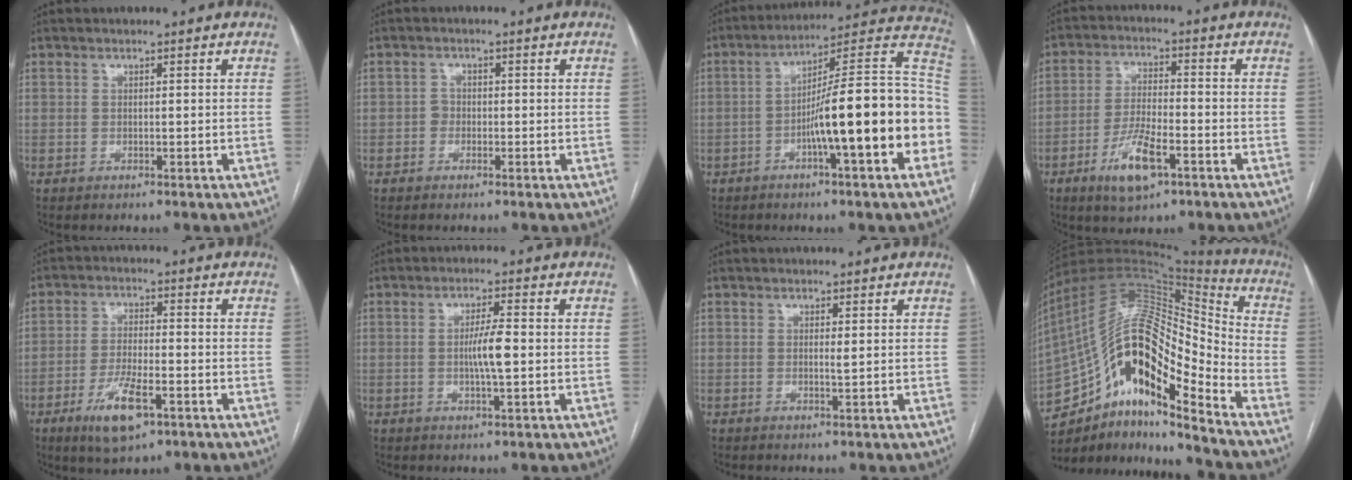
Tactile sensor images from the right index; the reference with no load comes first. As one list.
[{"total": 1.3, "force": [-0.5, 1.1, 0.4], "torque": [0.000, 0.006, -0.012]}, {"total": 19.0, "force": [-4.7, 1.6, 18.3], "torque": [-0.212, 0.035, -0.068]}, {"total": 8.5, "force": [-4.3, 2.3, 6.9], "torque": [-0.138, -0.007, -0.075]}, {"total": 8.3, "force": [-4.2, 2.4, 6.8], "torque": [-0.132, -0.012, -0.069]}, {"total": 4.6, "force": [-0.3, 0.3, 4.6], "torque": [-0.084, -0.002, -0.006]}, {"total": 0.8, "force": [0.2, 0.0, 0.8], "torque": [-0.016, -0.002, 0.003]}, {"total": 21.2, "force": [-10.9, 5.9, 17.1], "torque": [-0.321, 0.043, -0.183]}]